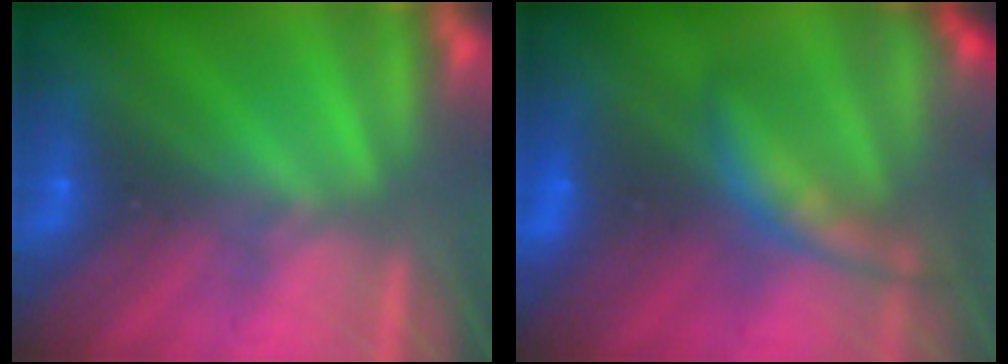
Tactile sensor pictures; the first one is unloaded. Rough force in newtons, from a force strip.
{"total": 7.4}